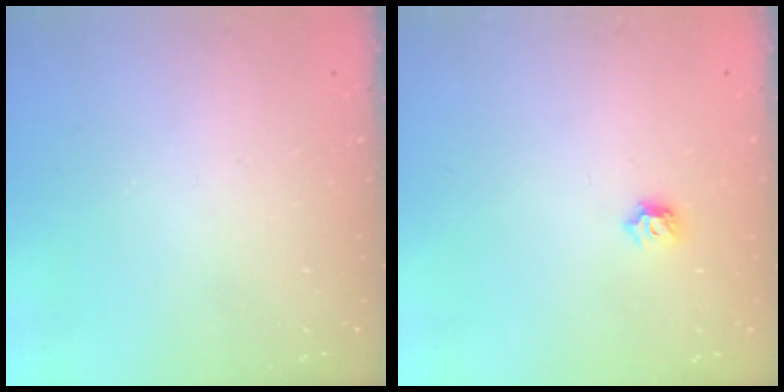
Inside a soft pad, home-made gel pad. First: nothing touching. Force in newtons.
{"total": 5.1, "press": 5.0, "slide": 0.9}